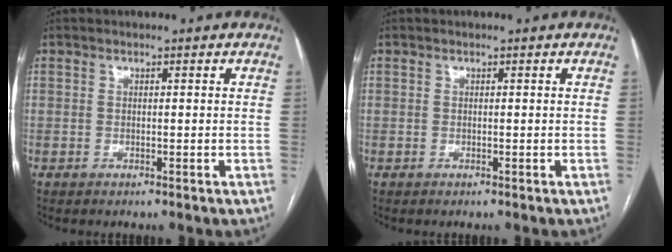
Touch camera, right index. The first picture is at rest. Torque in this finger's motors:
{"motor_torque": [0.00, 0.00, 0.00, 0.00]}